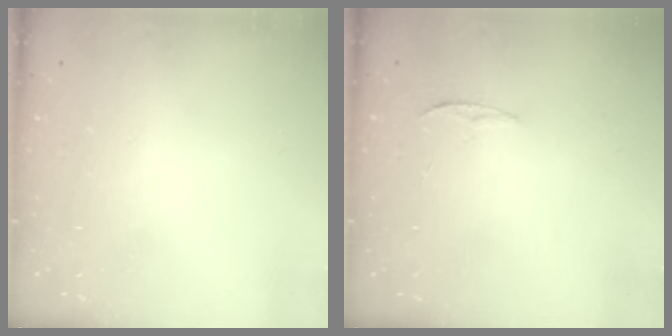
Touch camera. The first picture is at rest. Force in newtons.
{"total": 3.4, "press": 3.4, "slide": 0.4}